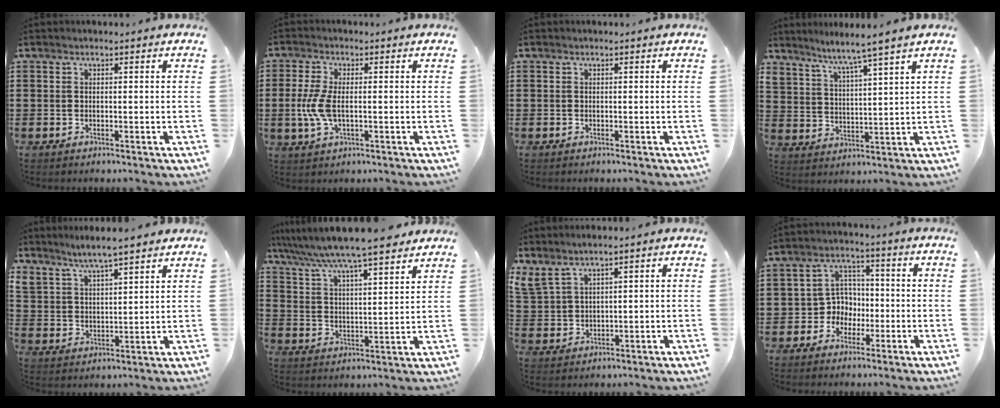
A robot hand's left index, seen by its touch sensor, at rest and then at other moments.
{"total": 5.4, "force": [-0.5, 2.2, 4.9], "torque": [-0.123, -0.010, -0.017]}
{"total": 0.0}
{"total": 4.4, "force": [4.0, -1.3, 1.4], "torque": [-0.046, -0.032, 0.063]}
{"total": 4.3, "force": [4.2, -0.2, 0.6], "torque": [-0.029, -0.024, 0.073]}
{"total": 6.6, "force": [6.0, -0.5, 2.7], "torque": [-0.078, -0.037, 0.098]}
{"total": 2.9, "force": [2.4, 0.8, 1.5], "torque": [-0.038, 0.001, 0.043]}
{"total": 4.9, "force": [-1.5, 4.5, 1.2], "torque": [-0.040, 0.008, -0.033]}